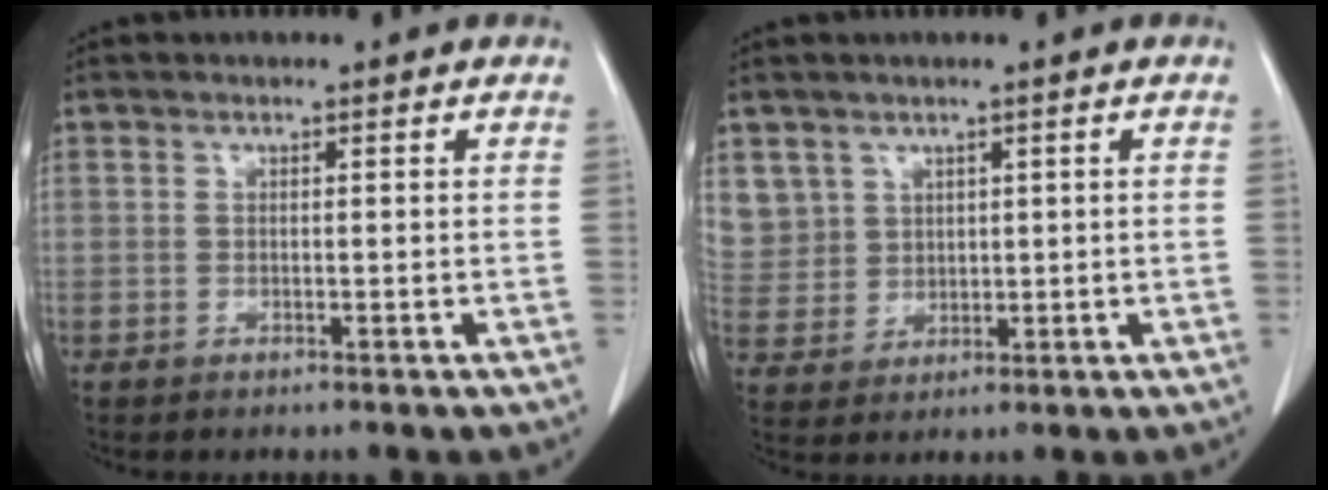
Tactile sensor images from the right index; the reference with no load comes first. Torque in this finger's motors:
{"motor_torque": [-0.28, 0.42, 0.01, 0.01]}